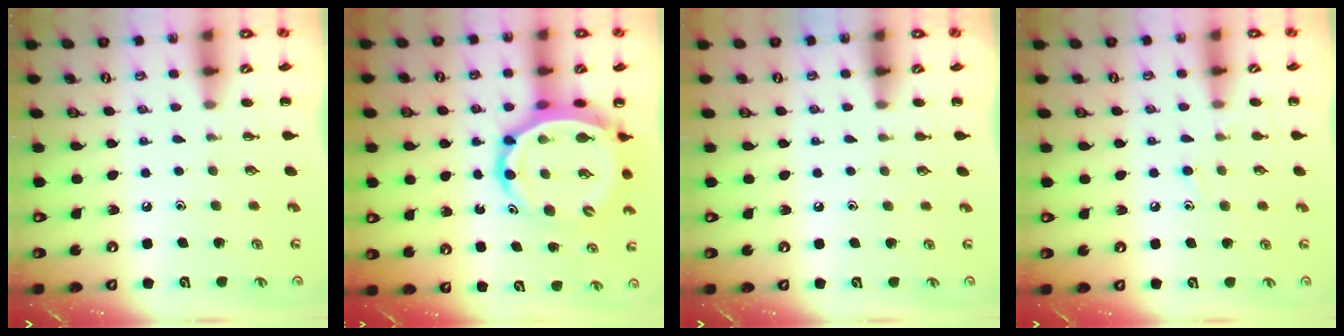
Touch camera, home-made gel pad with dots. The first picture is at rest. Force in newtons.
{"total": 11.2, "press": 10.8, "slide": 3.0}
{"total": 0.9, "press": 0.9, "slide": 0.2}
{"total": 8.4, "press": 8.0, "slide": 2.3}